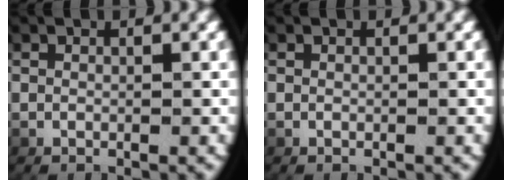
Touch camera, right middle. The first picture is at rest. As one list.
[{"total": 0.0}]